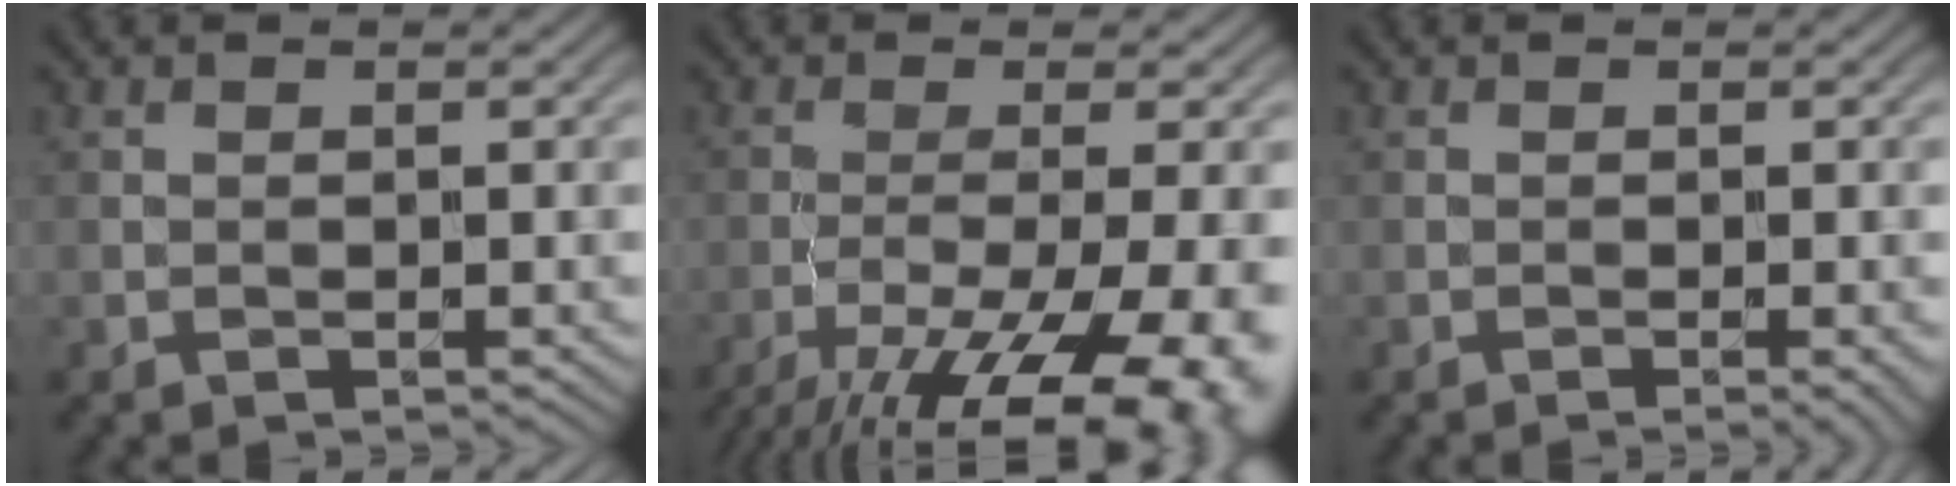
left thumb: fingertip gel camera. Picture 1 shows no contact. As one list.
[{"total": 15.9, "force": [-9.0, 4.1, 12.5], "torque": [-0.203, -0.032, -0.124]}, {"total": 1.2, "force": [-0.5, -0.1, 1.1], "torque": [-0.021, -0.004, -0.008]}]